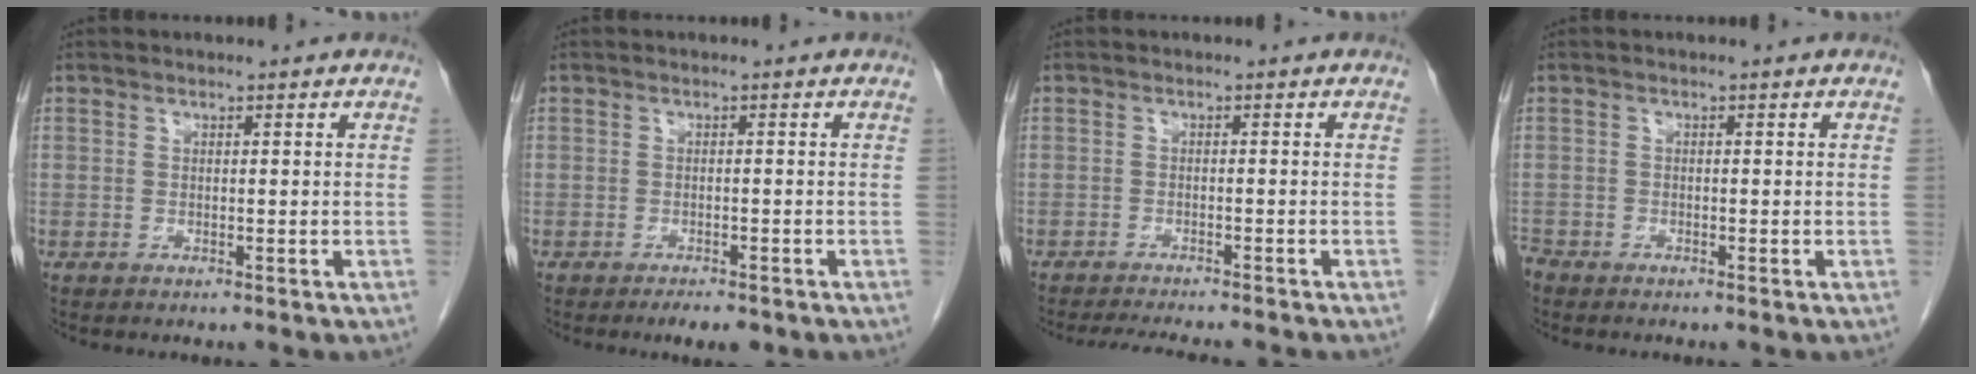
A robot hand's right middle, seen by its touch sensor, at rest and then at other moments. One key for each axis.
{"total": 2.8, "fx": -2.1, "fy": 0.9, "fz": 1.7, "tx": -0.023, "ty": -0.003, "tz": -0.026}
{"total": 8.6, "fx": -7.7, "fy": 0.9, "fz": 3.5, "tx": -0.048, "ty": -0.015, "tz": -0.107}
{"total": 1.6, "fx": -1.4, "fy": 0.6, "fz": 0.2, "tx": -0.004, "ty": -0.001, "tz": -0.026}